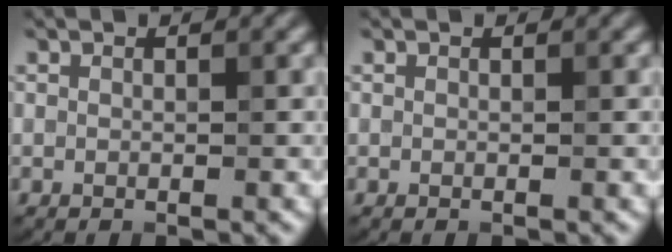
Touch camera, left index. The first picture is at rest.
{"total": 0.0}